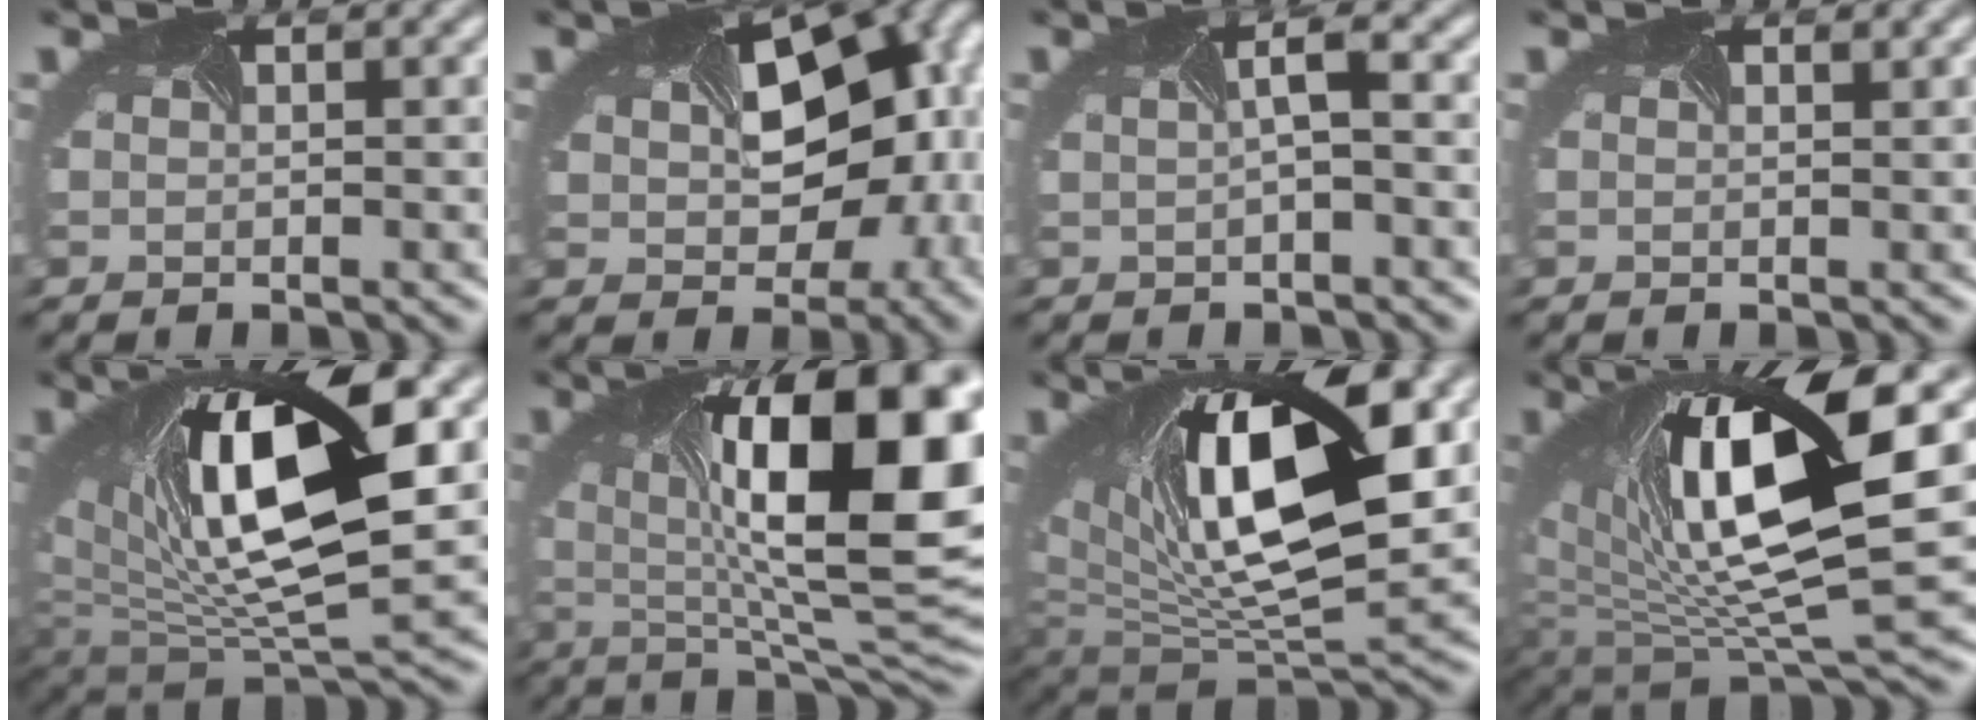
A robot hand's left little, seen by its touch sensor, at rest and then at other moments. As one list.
[{"total": 13.3, "force": [0.0, 9.1, 9.7], "torque": [-0.134, -0.023, 0.027]}, {"total": 1.5, "force": [-1.0, -0.3, 1.1], "torque": [-0.029, -0.002, -0.008]}, {"total": 1.0, "force": [0.7, 0.5, 0.6], "torque": [-0.006, 0.010, 0.003]}, {"total": 12.1, "force": [2.3, 4.4, 11.0], "torque": [-0.185, -0.007, 0.054]}, {"total": 16.6, "force": [2.4, 6.6, 15.1], "torque": [-0.218, -0.003, 0.044]}, {"total": 13.5, "force": [2.7, 5.3, 12.1], "torque": [-0.195, -0.009, 0.055]}, {"total": 13.2, "force": [3.1, 3.8, 12.3], "torque": [-0.211, -0.008, 0.069]}]